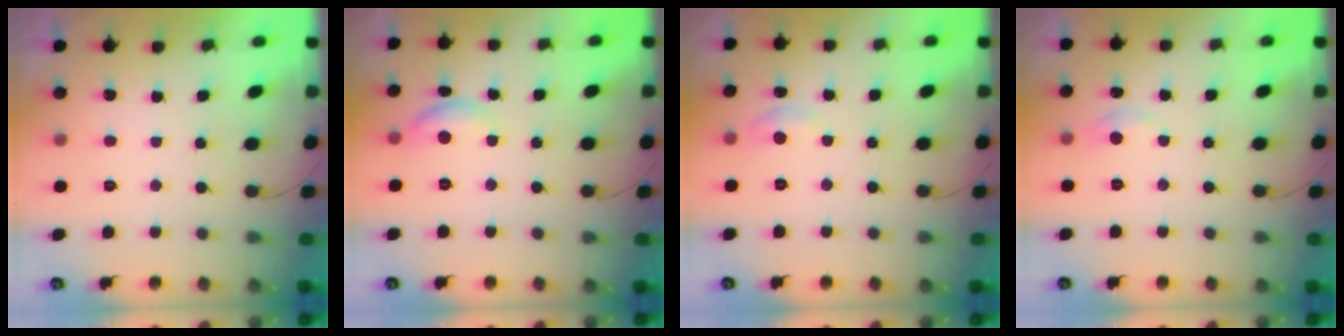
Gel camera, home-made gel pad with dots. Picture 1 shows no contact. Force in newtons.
{"total": 8.6, "press": 8.5, "slide": 0.5}
{"total": 2.7, "press": 2.7, "slide": 0.4}
{"total": 3.5, "press": 3.5, "slide": 0.5}